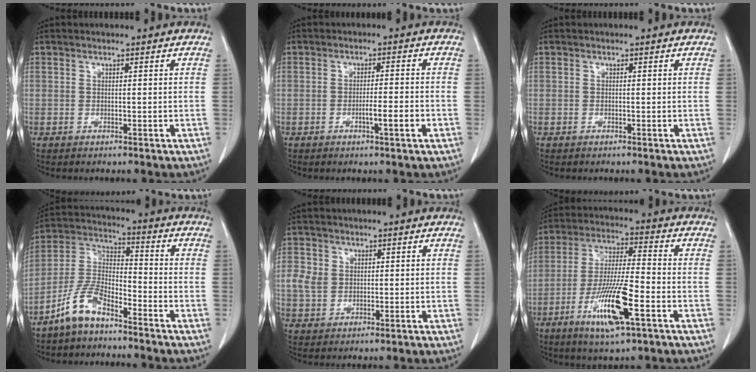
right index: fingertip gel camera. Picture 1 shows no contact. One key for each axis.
{"total": 3.8, "fx": -1.4, "fy": 0.0, "fz": 3.5, "tx": -0.054, "ty": -0.002, "tz": -0.022}
{"total": 0.0}
{"total": 8.6, "fx": -6.4, "fy": 2.8, "fz": 5.0, "tx": -0.119, "ty": 0.007, "tz": -0.130}
{"total": 4.4, "fx": 0.6, "fy": 3.7, "fz": 2.3, "tx": -0.044, "ty": 0.005, "tz": 0.014}
{"total": 13.1, "fx": -5.6, "fy": 1.7, "fz": 11.8, "tx": -0.226, "ty": -0.016, "tz": -0.099}